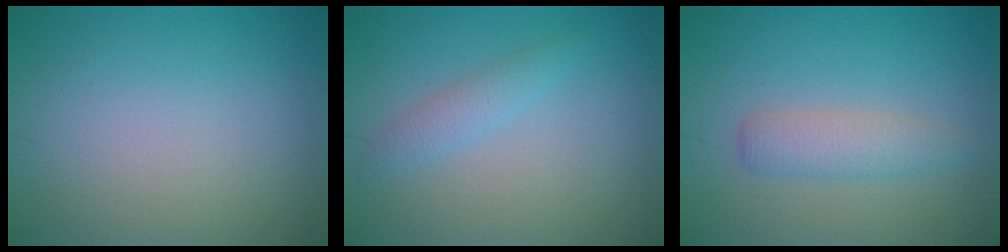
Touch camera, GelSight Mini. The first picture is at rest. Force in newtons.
{"total": 1.7, "press": 1.7, "slide": 0.1}
{"total": 2.5, "press": 2.5, "slide": 0.0}